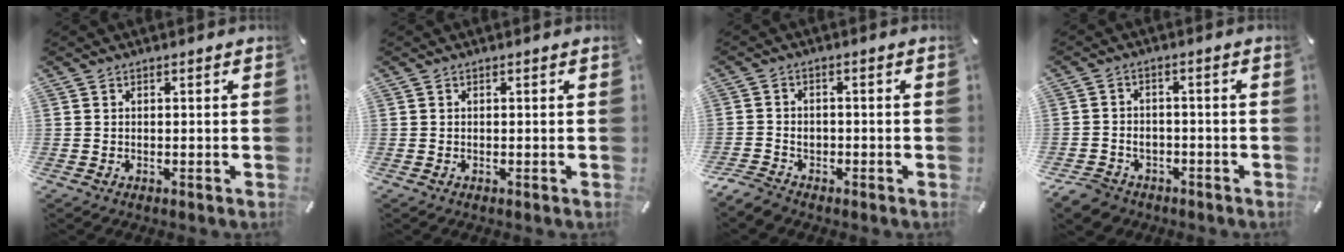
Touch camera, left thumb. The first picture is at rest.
{"total": 0.0}
{"total": 4.0, "force": [-2.7, 2.8, 1.3], "torque": [-0.032, 0.014, -0.053]}
{"total": 5.6, "force": [-3.3, 4.2, 1.6], "torque": [-0.050, 0.015, -0.065]}